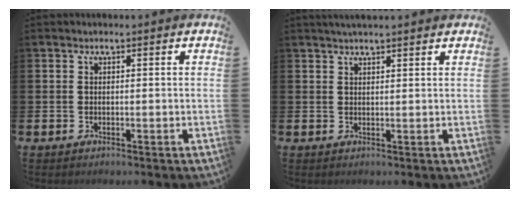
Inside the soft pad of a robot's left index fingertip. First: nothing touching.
{"total": 2.0, "force": [1.9, 0.2, 0.7], "torque": [-0.012, -0.002, 0.033]}